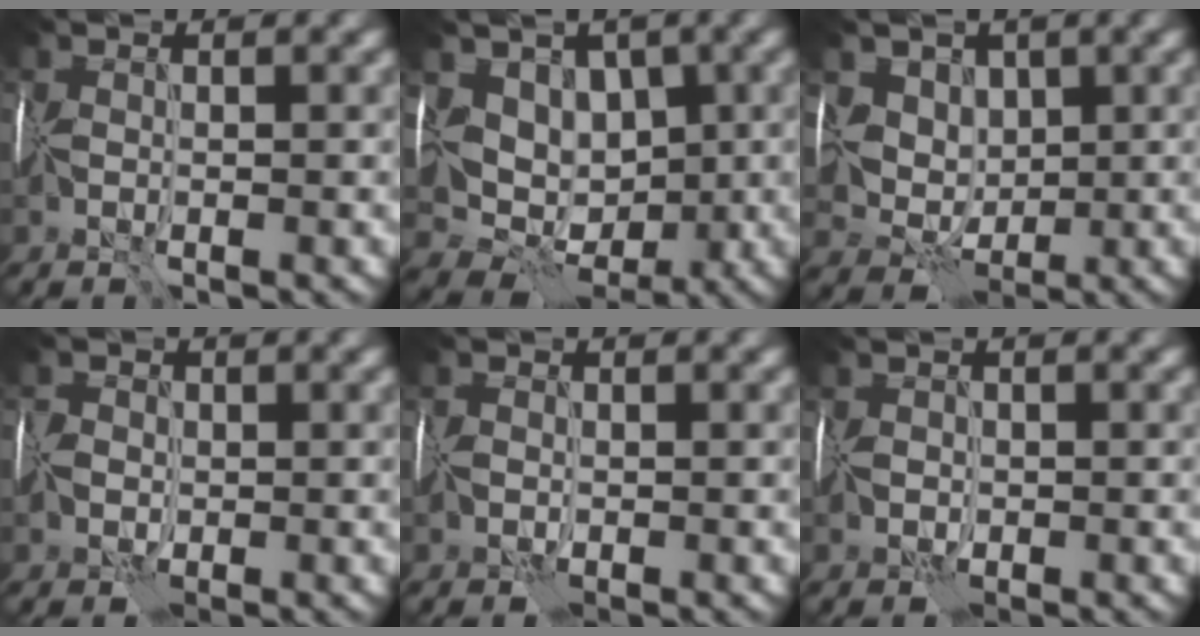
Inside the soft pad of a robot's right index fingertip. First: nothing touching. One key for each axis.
{"total": 6.4, "fx": 1.8, "fy": 5.2, "fz": 3.3, "tx": -0.028, "ty": 0.000, "tz": 0.025}
{"total": 3.9, "fx": 2.0, "fy": 3.2, "fz": 0.9, "tx": -0.019, "ty": -0.006, "tz": 0.043}
{"total": 1.1, "fx": 0.1, "fy": 1.1, "fz": -0.3, "tx": 0.015, "ty": 0.005, "tz": -0.002}
{"total": 0.5, "fx": 0.1, "fy": 0.3, "fz": -0.5, "tx": 0.011, "ty": 0.004, "tz": -0.003}
{"total": 0.6, "fx": 0.1, "fy": 0.2, "fz": -0.5, "tx": 0.011, "ty": 0.002, "tz": -0.002}